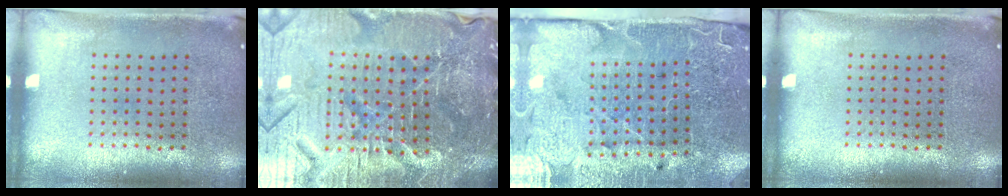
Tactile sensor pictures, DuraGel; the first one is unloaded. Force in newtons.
{"total": 6.0, "press": 5.5, "slide": 2.3}
{"total": 3.5, "press": 3.4, "slide": 0.7}
{"total": 0.0}